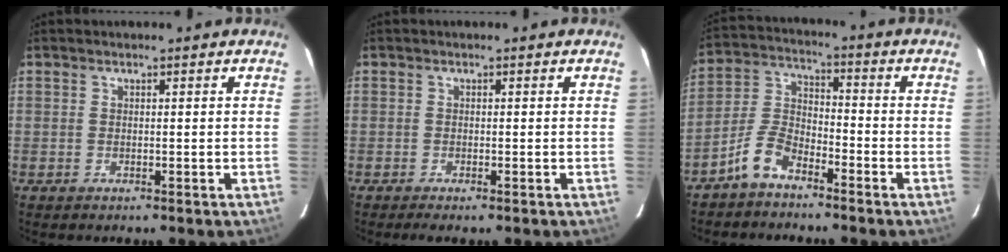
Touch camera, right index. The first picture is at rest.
{"total": 2.1, "force": [-1.6, 0.4, 1.3], "torque": [-0.016, -0.005, -0.020]}
{"total": 6.7, "force": [-4.9, 3.1, 3.3], "torque": [-0.082, 0.010, -0.100]}